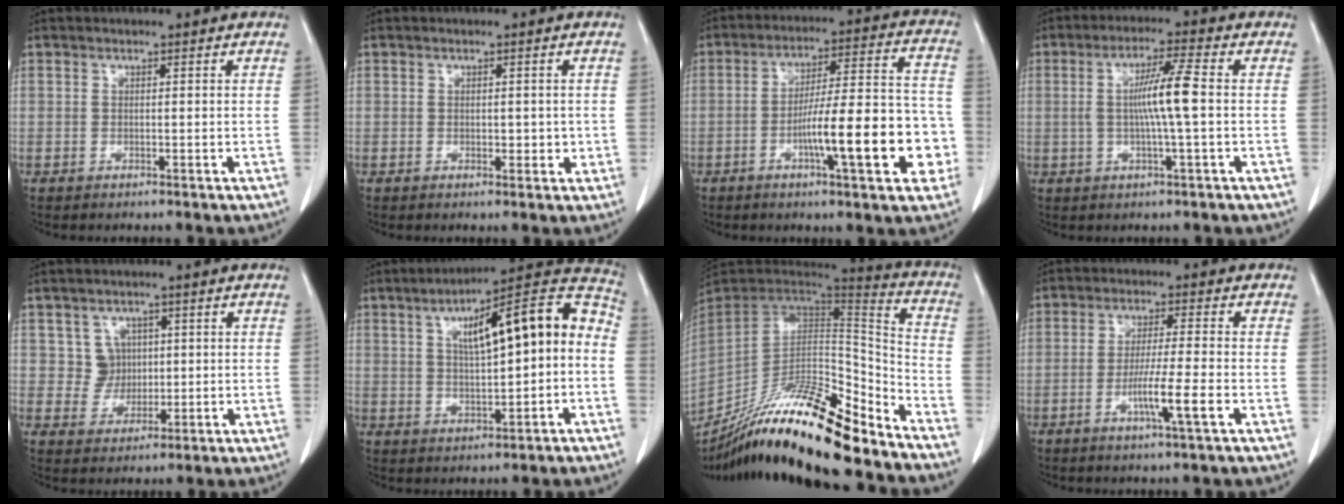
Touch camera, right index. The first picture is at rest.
{"total": 2.0, "force": [-0.1, 1.3, 1.5], "torque": [-0.013, 0.003, 0.004]}
{"total": 15.8, "force": [-4.8, 2.6, 14.8], "torque": [-0.218, 0.024, -0.068]}
{"total": 7.0, "force": [0.1, -0.4, 7.0], "torque": [-0.131, 0.006, 0.002]}
{"total": 3.9, "force": [1.1, 3.7, 0.3], "torque": [0.002, 0.010, 0.023]}
{"total": 15.2, "force": [1.8, 3.3, 14.7], "torque": [-0.208, 0.046, 0.026]}
{"total": 25.5, "force": [-20.6, 2.7, 14.8], "torque": [-0.253, -0.019, -0.352]}
{"total": 6.6, "force": [-2.4, -0.6, 6.1], "torque": [-0.106, -0.011, -0.043]}